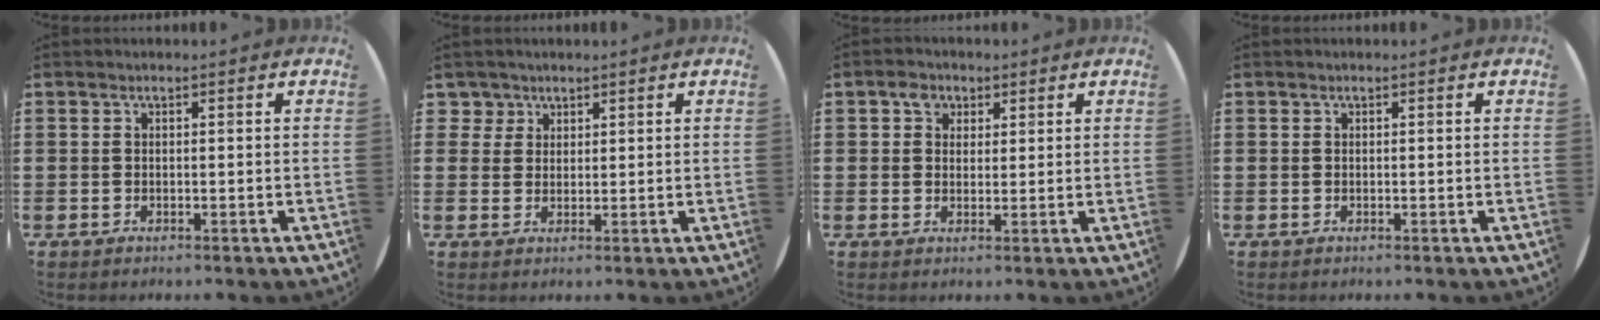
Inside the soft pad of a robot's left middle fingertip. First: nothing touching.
{"total": 2.6, "force": [1.7, 1.9, 0.3], "torque": [-0.004, 0.004, 0.032]}
{"total": 2.7, "force": [1.7, 2.0, 0.6], "torque": [-0.001, 0.001, 0.027]}
{"total": 0.0}